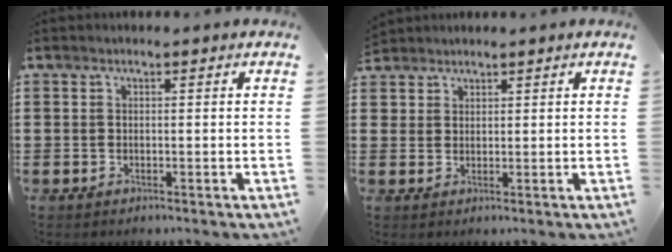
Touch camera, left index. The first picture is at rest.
{"total": 2.0, "force": [1.7, 1.0, -0.2], "torque": [-0.003, 0.005, 0.035]}